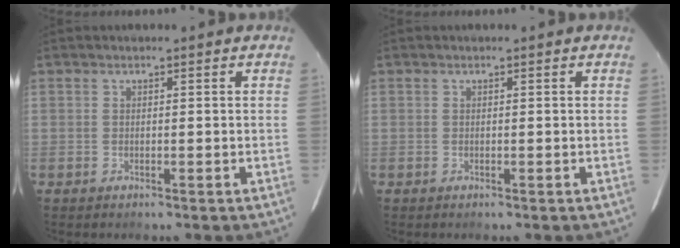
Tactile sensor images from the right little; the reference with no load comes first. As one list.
[{"total": 0.0}]